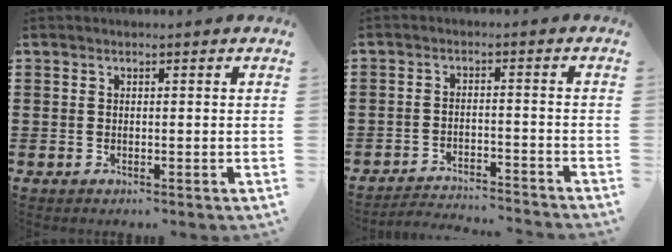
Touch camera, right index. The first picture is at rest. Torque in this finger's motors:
{"motor_torque": [1.02, 1.12, -0.07, -0.04]}